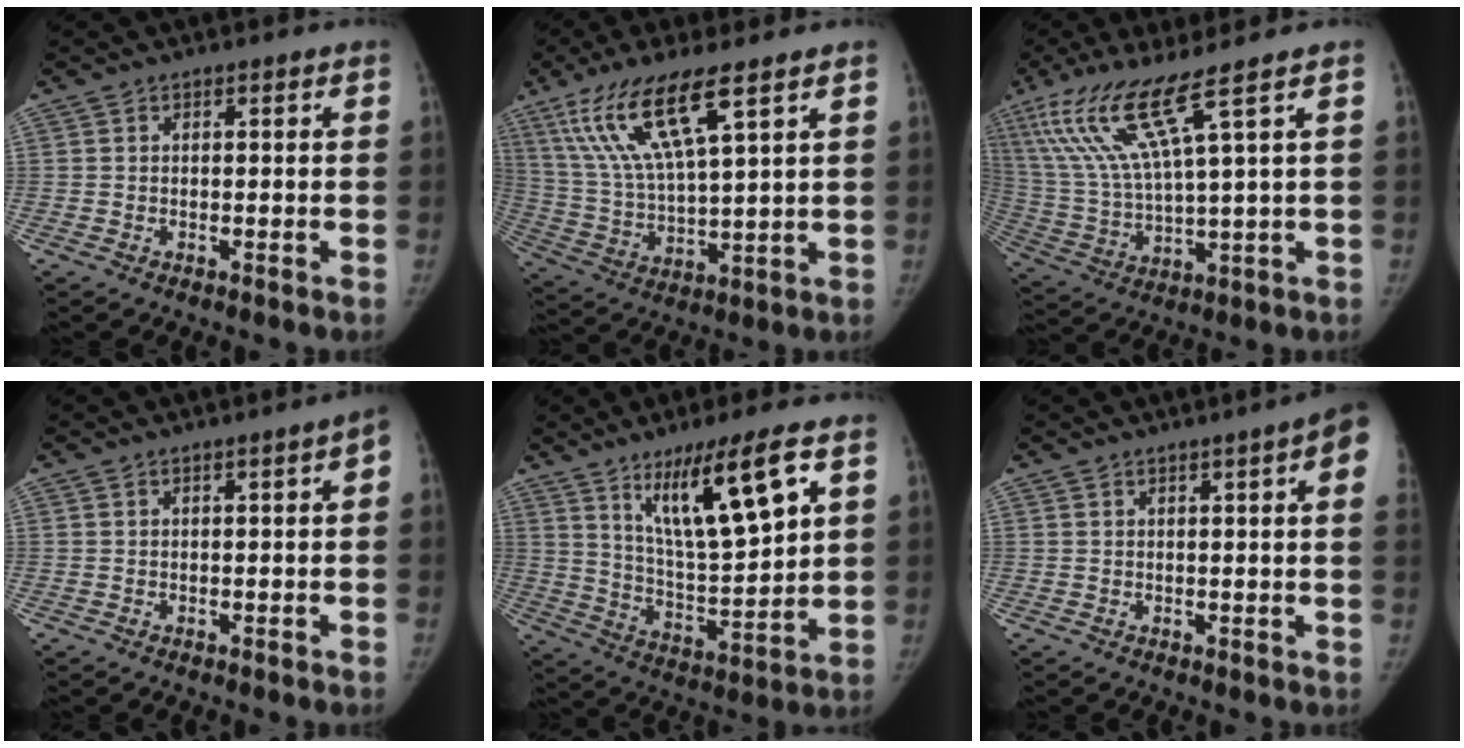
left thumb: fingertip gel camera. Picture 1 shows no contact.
{"total": 15.7, "force": [8.6, 3.3, 12.7], "torque": [-0.267, -0.031, 0.175]}
{"total": 14.1, "force": [7.9, 0.3, 11.7], "torque": [-0.263, -0.035, 0.163]}
{"total": 2.5, "force": [0.2, 0.5, 2.5], "torque": [-0.027, 0.010, -0.001]}
{"total": 16.6, "force": [8.0, 3.4, 14.1], "torque": [-0.232, -0.043, 0.149]}
{"total": 7.4, "force": [2.9, 0.4, 6.8], "torque": [-0.075, 0.003, 0.028]}